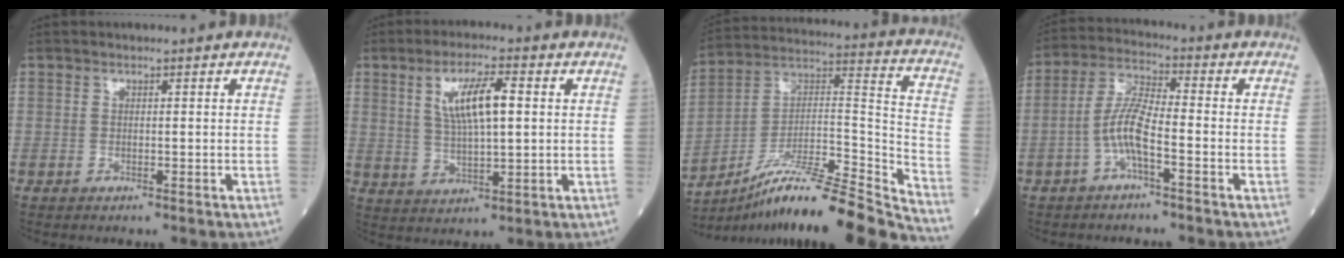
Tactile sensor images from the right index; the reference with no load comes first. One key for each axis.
{"total": 8.9, "fx": 2.3, "fy": 1.8, "fz": 8.4, "tx": -0.160, "ty": 0.009, "tz": 0.047}
{"total": 25.4, "fx": -21.4, "fy": -0.4, "fz": 13.5, "tx": -0.177, "ty": 0.004, "tz": -0.351}
{"total": 6.5, "fx": -2.4, "fy": 1.2, "fz": 6.0, "tx": -0.128, "ty": 0.011, "tz": -0.050}